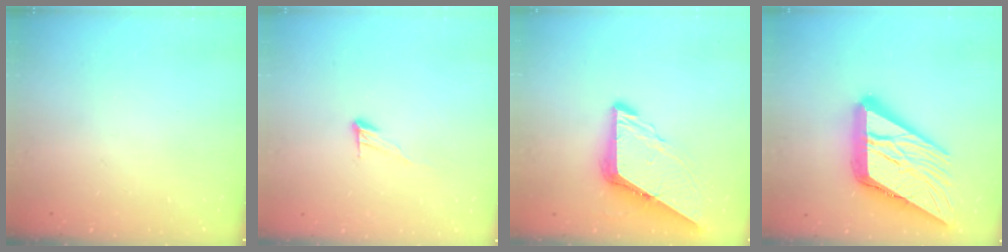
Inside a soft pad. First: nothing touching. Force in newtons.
{"total": 5.6, "press": 5.6, "slide": 0.2}
{"total": 9.9, "press": 9.9, "slide": 1.1}
{"total": 24.2, "press": 24.1, "slide": 2.8}